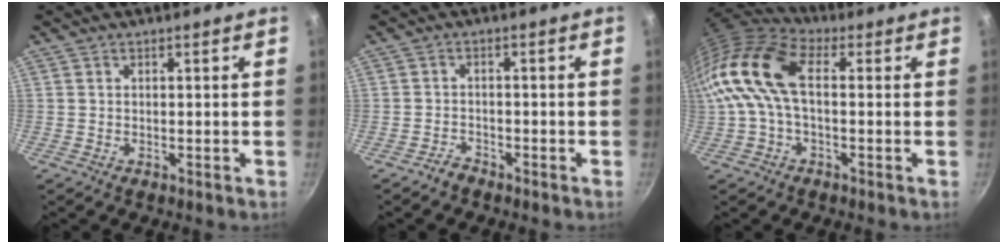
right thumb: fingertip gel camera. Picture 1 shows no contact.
{"total": 2.0, "force": [-1.8, 0.9, 0.3], "torque": [0.003, 0.025, -0.031]}
{"total": 15.5, "force": [1.5, 8.6, 12.8], "torque": [-0.259, 0.027, 0.012]}